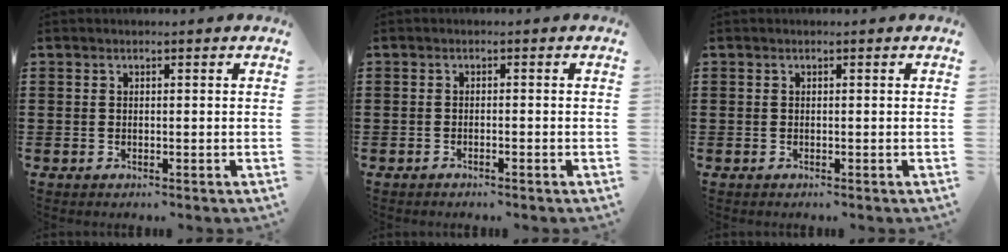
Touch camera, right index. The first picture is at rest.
{"total": 0.7, "force": [-0.7, 0.0, 0.2], "torque": [-0.006, -0.001, -0.013]}
{"total": 0.0}